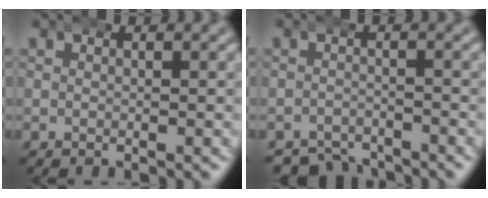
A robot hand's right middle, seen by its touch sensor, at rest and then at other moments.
{"total": 4.7, "force": [-4.4, 1.6, 0.5], "torque": [0.001, -0.020, -0.070]}